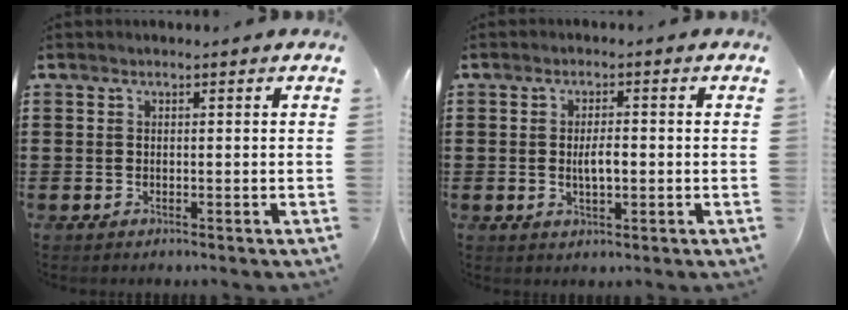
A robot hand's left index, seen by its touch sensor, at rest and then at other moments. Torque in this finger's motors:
{"motor_torque": [0.11, 0.02, 0.39, 0.04]}